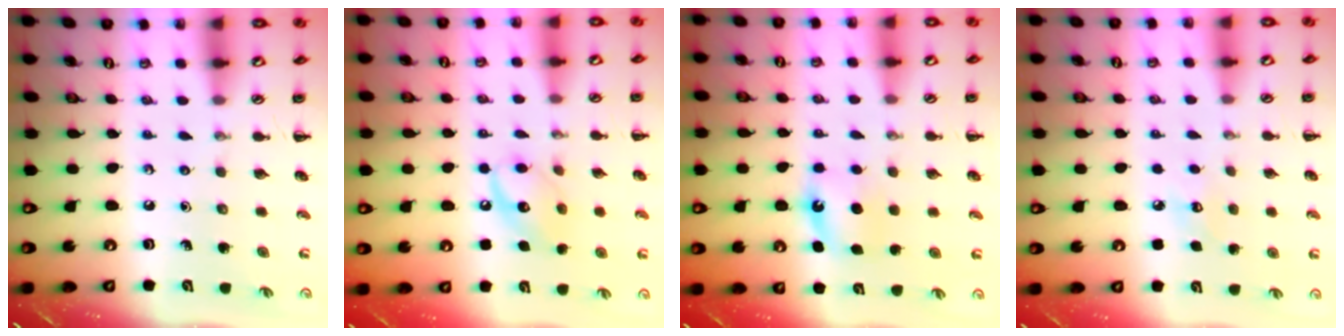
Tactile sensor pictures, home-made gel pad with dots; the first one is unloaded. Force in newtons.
{"total": 10.1, "press": 10.0, "slide": 0.6}
{"total": 5.7, "press": 5.4, "slide": 1.9}
{"total": 5.5, "press": 5.3, "slide": 1.3}